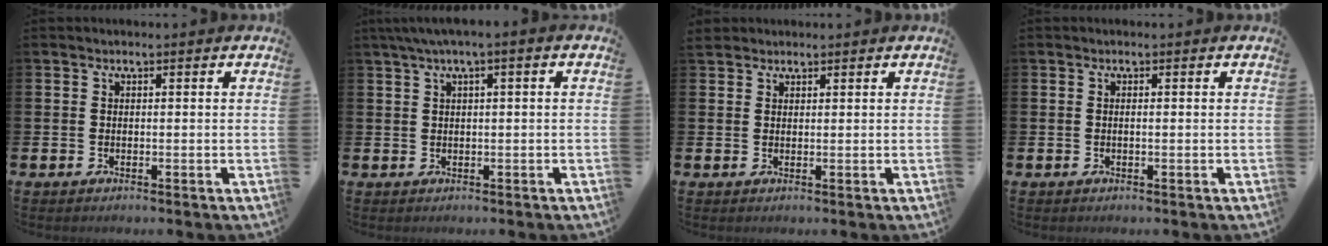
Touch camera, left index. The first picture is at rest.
{"total": 2.0, "force": [0.7, 0.0, 1.8], "torque": [-0.042, 0.004, 0.013]}
{"total": 1.9, "force": [1.7, 0.7, 0.0], "torque": [0.002, 0.000, 0.032]}
{"total": 0.0}